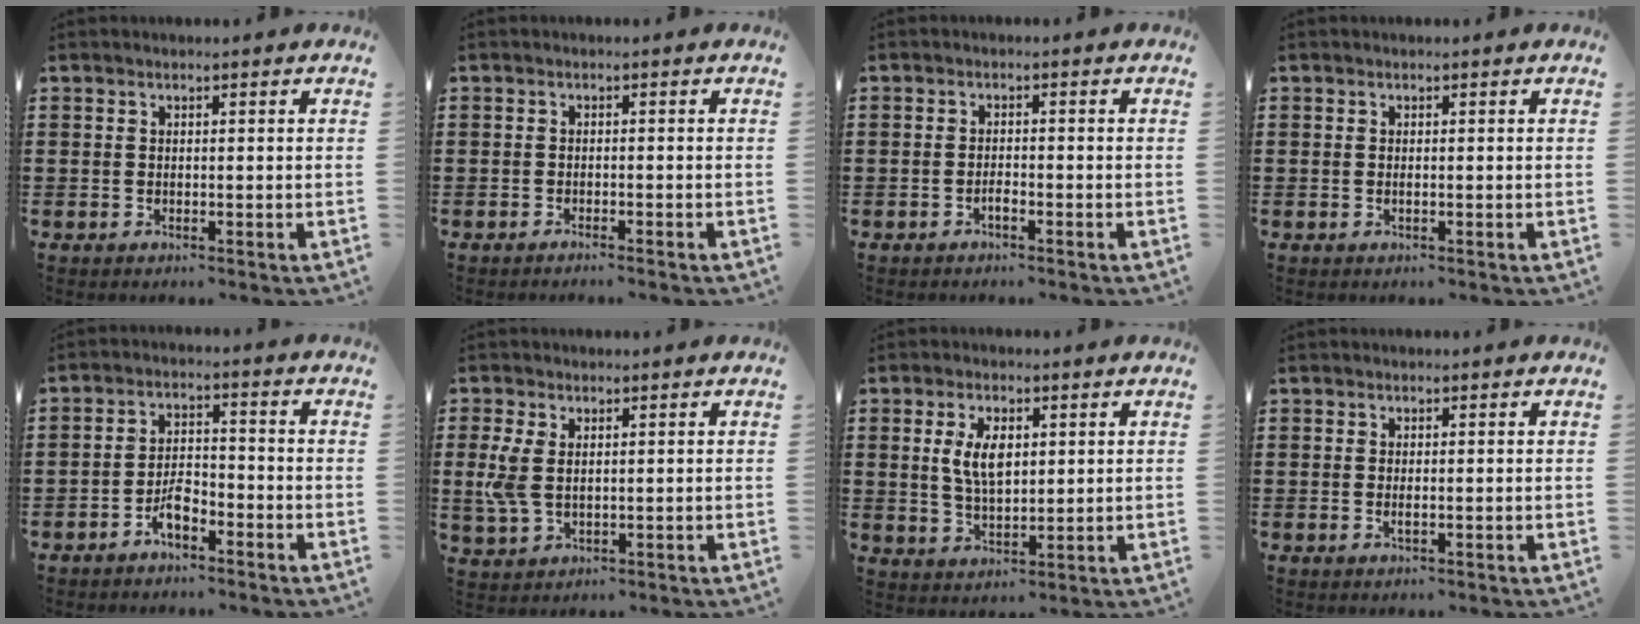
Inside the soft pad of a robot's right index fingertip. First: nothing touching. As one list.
[{"total": 1.0, "force": [-1.0, -0.3, 0.1], "torque": [-0.003, -0.002, -0.020]}, {"total": 1.4, "force": [-1.0, 0.2, 0.8], "torque": [-0.016, -0.004, -0.018]}, {"total": 0.0}, {"total": 4.0, "force": [-2.8, 1.6, 2.4], "torque": [-0.049, 0.009, -0.056]}, {"total": 5.3, "force": [0.7, 3.1, 4.3], "torque": [-0.113, -0.002, 0.006]}, {"total": 5.9, "force": [1.4, 2.8, 5.0], "torque": [-0.097, 0.006, 0.021]}, {"total": 0.7, "force": [-0.2, 0.1, 0.6], "torque": [-0.011, -0.004, -0.003]}]